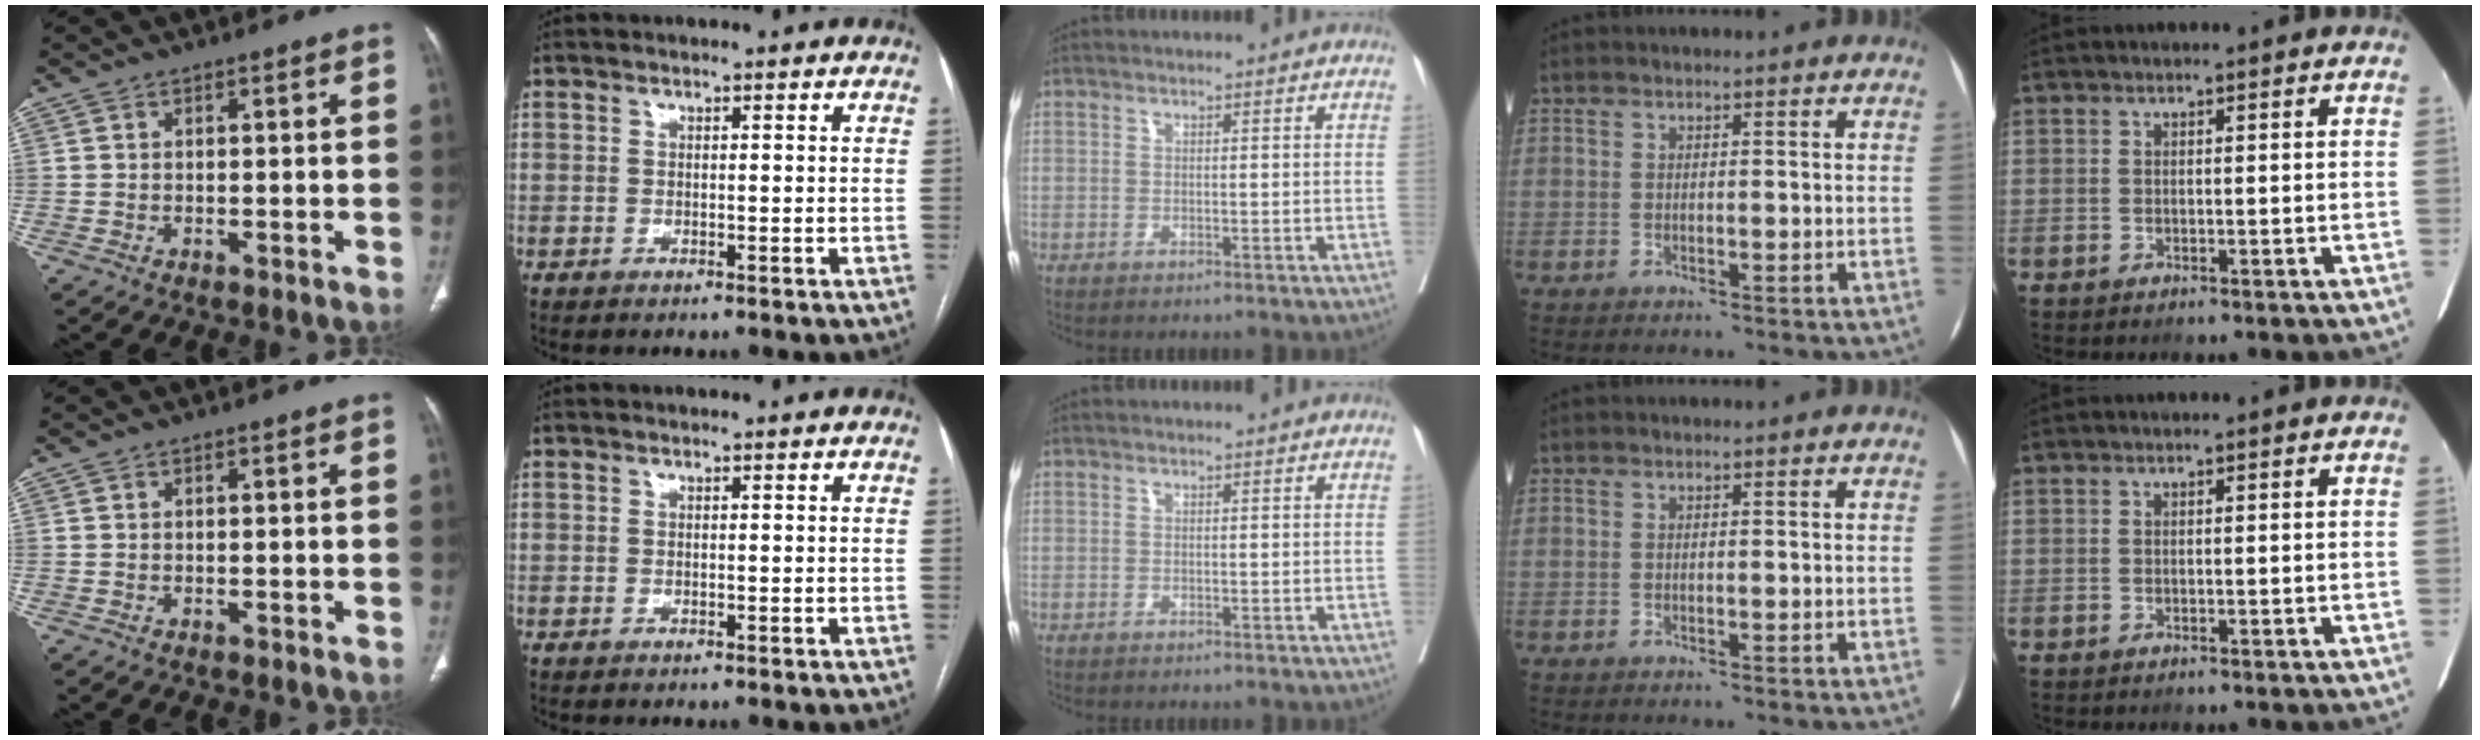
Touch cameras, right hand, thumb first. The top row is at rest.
{}